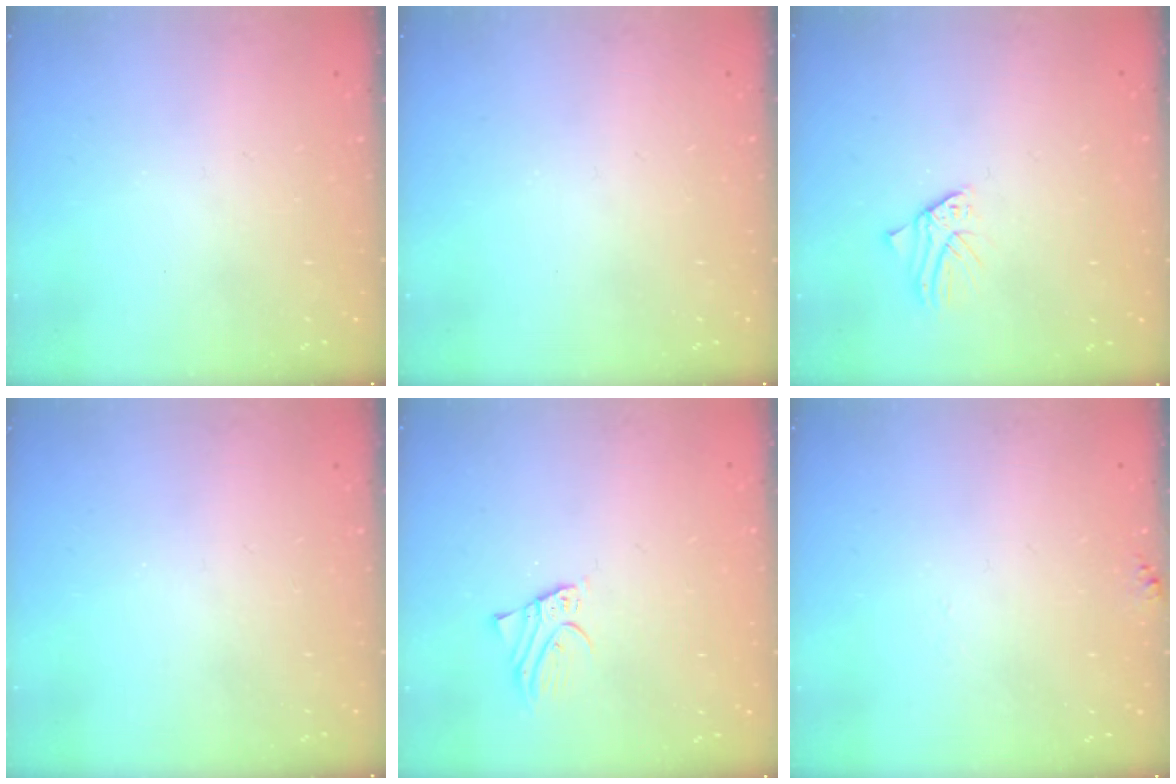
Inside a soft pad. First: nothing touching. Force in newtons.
{"total": 0.0}
{"total": 1.2, "press": 1.2, "slide": 0.1}
{"total": 0.0}
{"total": 2.4, "press": 2.4, "slide": 0.1}
{"total": 5.0, "press": 4.9, "slide": 0.5}